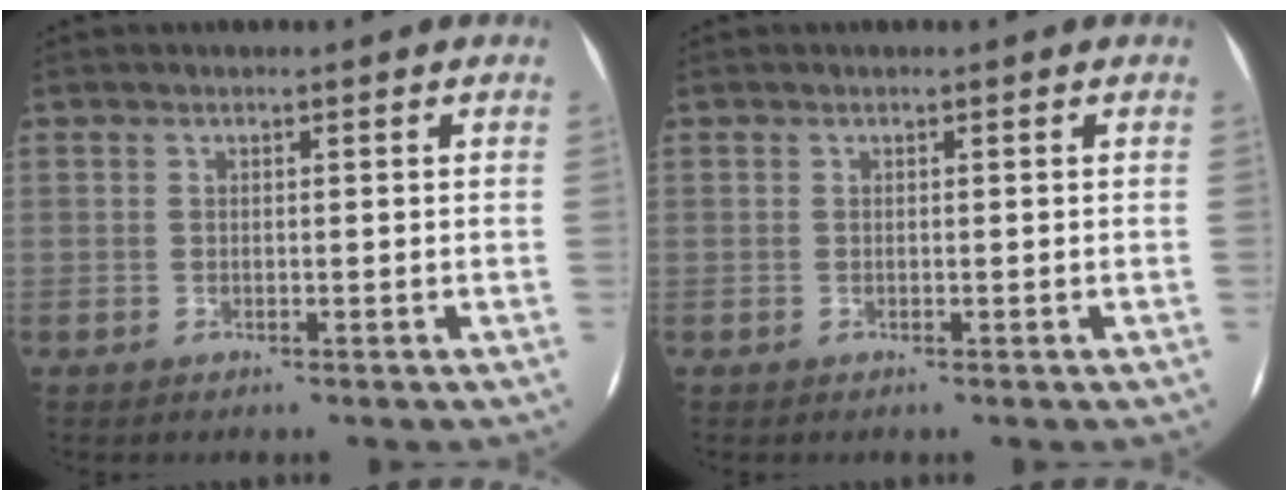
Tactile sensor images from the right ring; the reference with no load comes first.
{"total": 0.0}